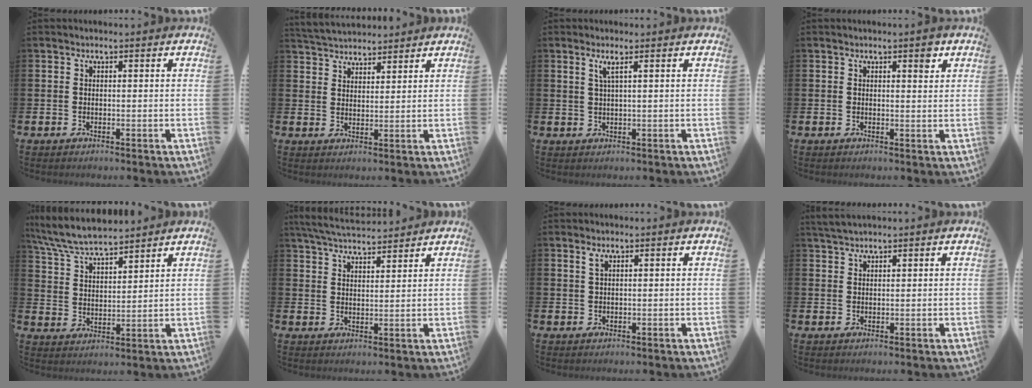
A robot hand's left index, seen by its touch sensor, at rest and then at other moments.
{"total": 4.0, "force": [3.9, 0.9, -0.1], "torque": [-0.019, -0.016, 0.074]}
{"total": 1.8, "force": [1.0, -0.1, 1.5], "torque": [-0.038, 0.002, 0.017]}
{"total": 2.1, "force": [1.5, 0.5, 1.4], "torque": [-0.010, -0.004, 0.020]}
{"total": 7.0, "force": [6.7, 0.9, 1.8], "torque": [-0.065, -0.029, 0.123]}
{"total": 5.2, "force": [5.1, 0.5, 0.9], "torque": [-0.039, -0.024, 0.093]}
{"total": 1.2, "force": [0.7, 0.4, 0.9], "torque": [-0.009, 0.000, 0.009]}
{"total": 2.3, "force": [2.1, 0.4, 0.8], "torque": [-0.018, -0.001, 0.039]}